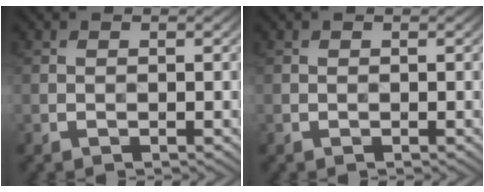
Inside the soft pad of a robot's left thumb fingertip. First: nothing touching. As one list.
[{"total": 0.0}]